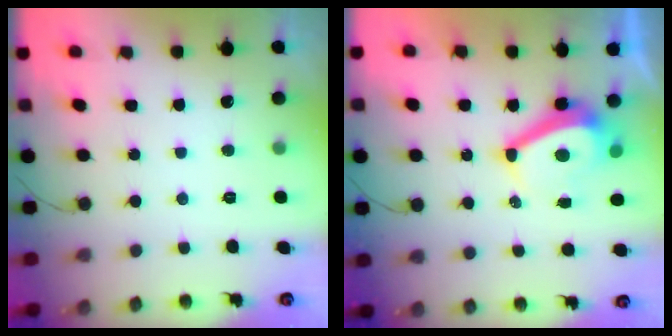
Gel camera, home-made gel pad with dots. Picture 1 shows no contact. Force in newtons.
{"total": 8.5, "press": 8.4, "slide": 0.7}